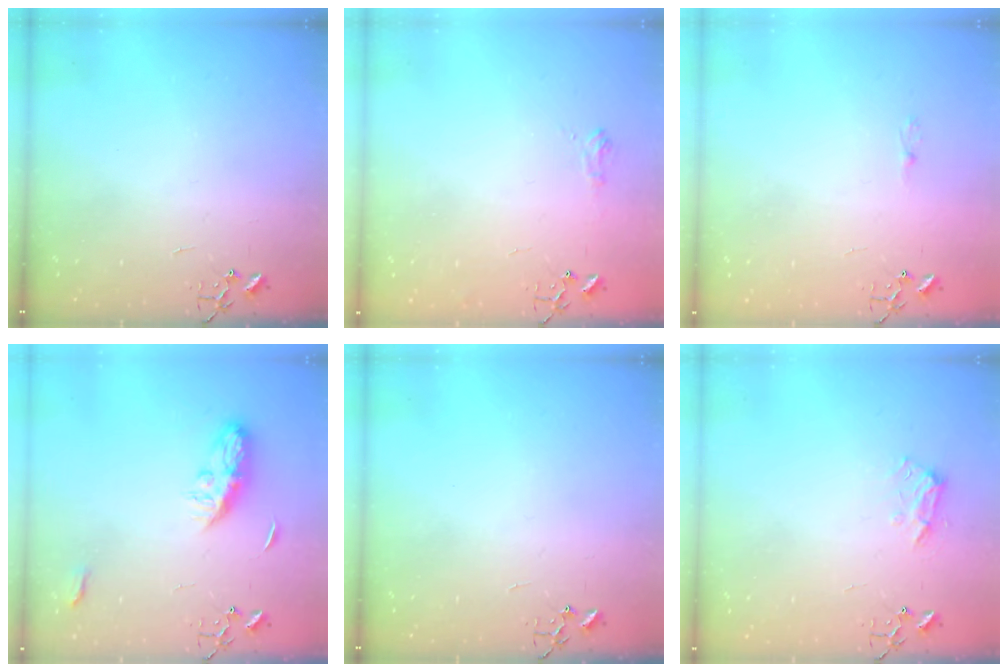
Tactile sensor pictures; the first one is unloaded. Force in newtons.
{"total": 7.1, "press": 7.1, "slide": 0.8}
{"total": 2.5, "press": 2.5, "slide": 0.3}
{"total": 8.2, "press": 8.1, "slide": 0.6}
{"total": 0.0}
{"total": 9.0, "press": 8.9, "slide": 1.1}